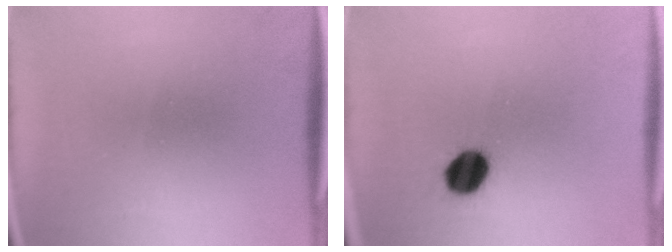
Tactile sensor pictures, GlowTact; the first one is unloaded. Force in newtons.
{"total": 7.5}